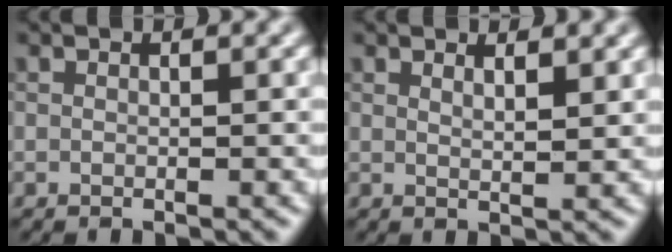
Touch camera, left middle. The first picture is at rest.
{"total": 2.1, "force": [1.5, 0.6, 1.3], "torque": [-0.014, 0.004, 0.012]}